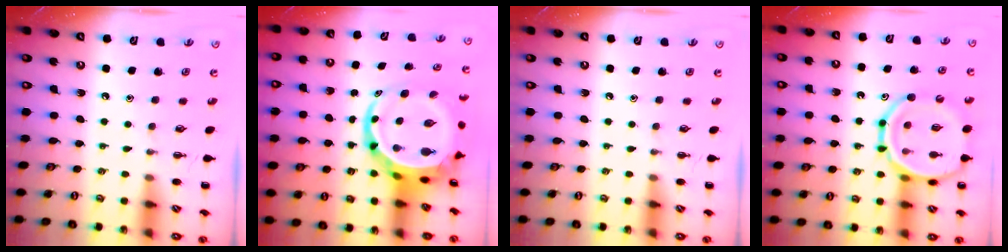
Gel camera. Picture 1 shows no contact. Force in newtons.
{"total": 9.6, "press": 9.3, "slide": 2.7}
{"total": 0.0}
{"total": 18.1, "press": 17.8, "slide": 3.3}